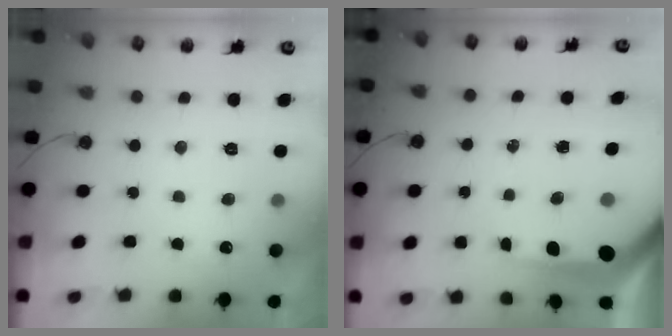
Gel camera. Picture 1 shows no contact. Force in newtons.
{"total": 8.0, "press": 8.0, "slide": 0.9}